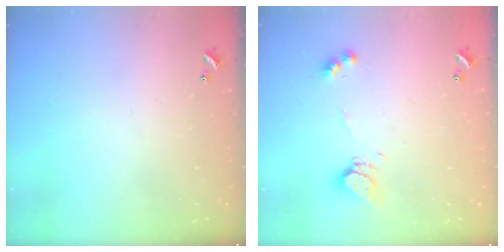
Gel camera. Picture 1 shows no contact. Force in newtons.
{"total": 10.2, "press": 10.1, "slide": 0.8}